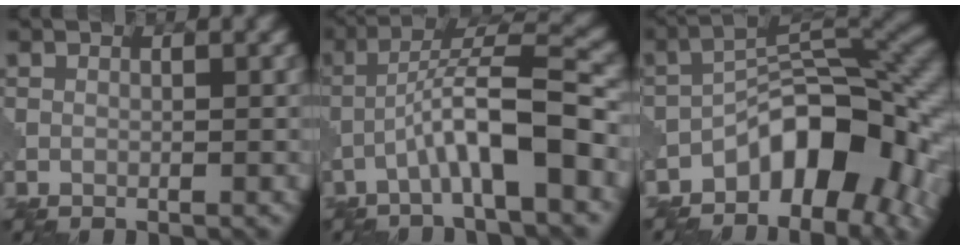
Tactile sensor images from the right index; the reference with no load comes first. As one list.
[{"total": 7.1, "force": [-2.7, 1.1, 6.5], "torque": [-0.112, 0.026, -0.049]}, {"total": 9.6, "force": [-4.9, 4.4, 7.0], "torque": [-0.078, 0.019, -0.093]}]